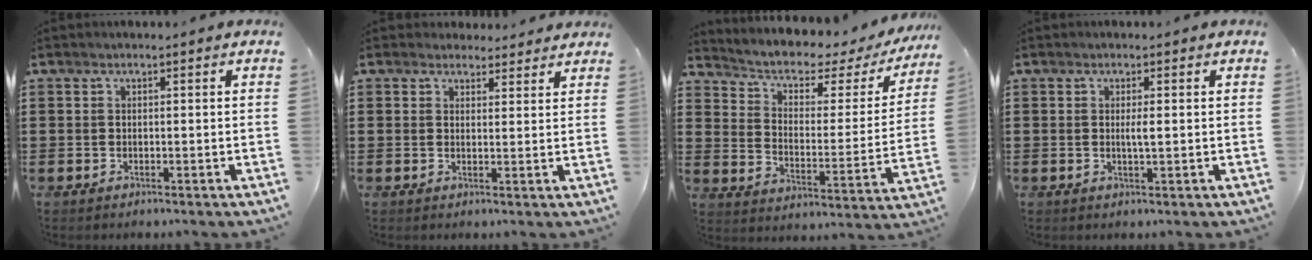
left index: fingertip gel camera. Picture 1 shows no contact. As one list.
[{"total": 2.7, "force": [2.5, 1.1, 0.1], "torque": [-0.002, -0.004, 0.047]}, {"total": 4.0, "force": [2.5, 1.9, 2.6], "torque": [-0.063, -0.018, 0.033]}, {"total": 1.7, "force": [0.1, 0.1, 1.7], "torque": [-0.033, -0.003, 0.002]}]